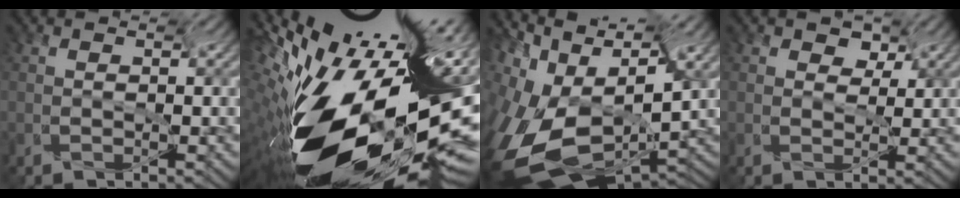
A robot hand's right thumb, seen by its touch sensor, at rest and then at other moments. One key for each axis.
{"total": 17.1, "fx": -5.4, "fy": 7.4, "fz": 14.5, "tx": -0.243, "ty": -0.050, "tz": -0.088}
{"total": 14.3, "fx": -6.0, "fy": 7.5, "fz": 10.6, "tx": -0.242, "ty": -0.025, "tz": -0.086}
{"total": 2.2, "fx": 0.4, "fy": 1.7, "fz": 1.3, "tx": -0.029, "ty": 0.005, "tz": 0.008}